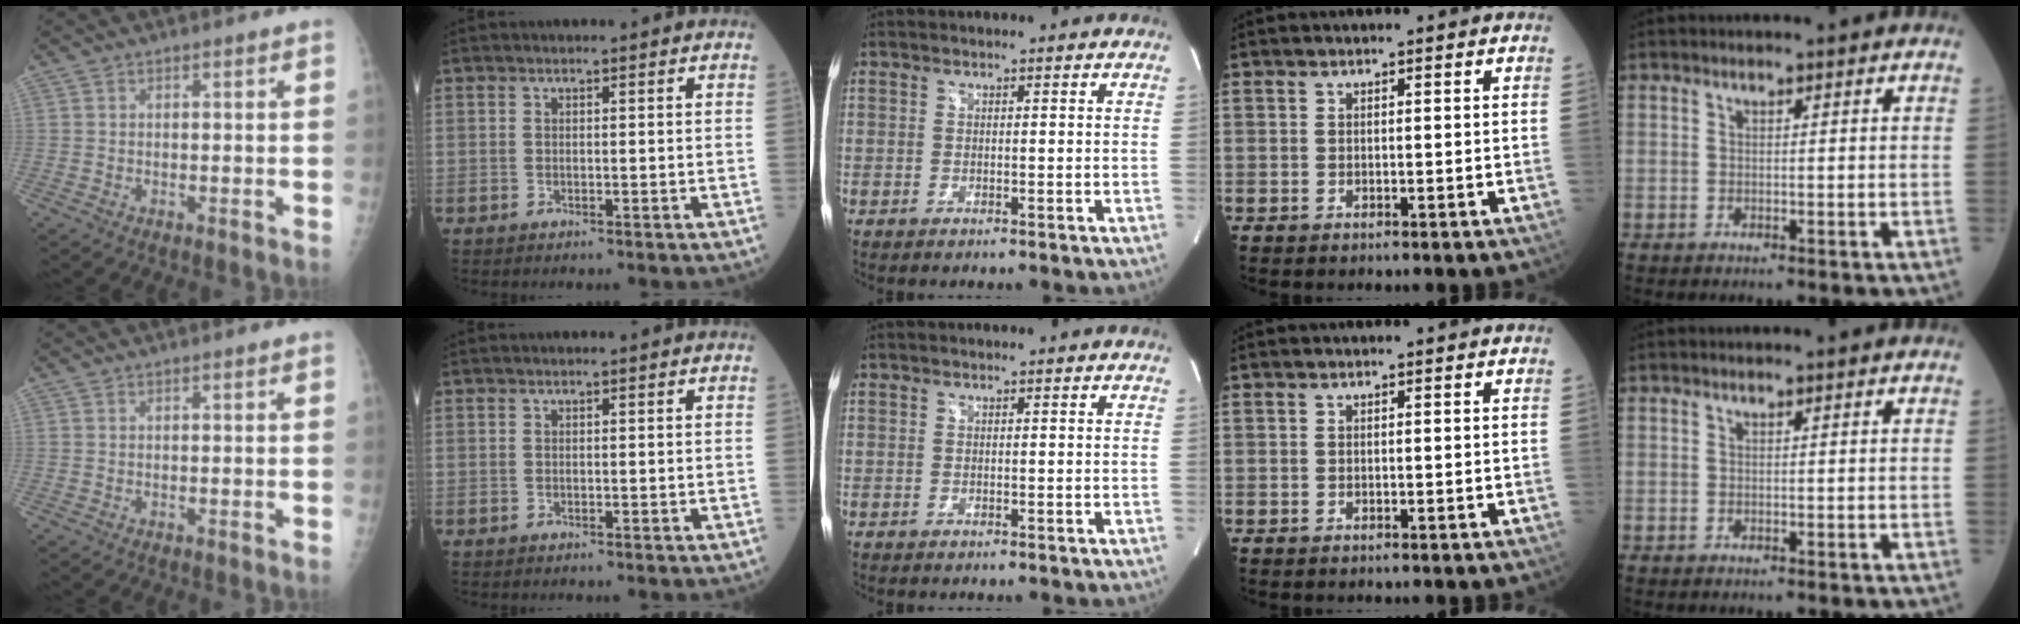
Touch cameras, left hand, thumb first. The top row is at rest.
{}